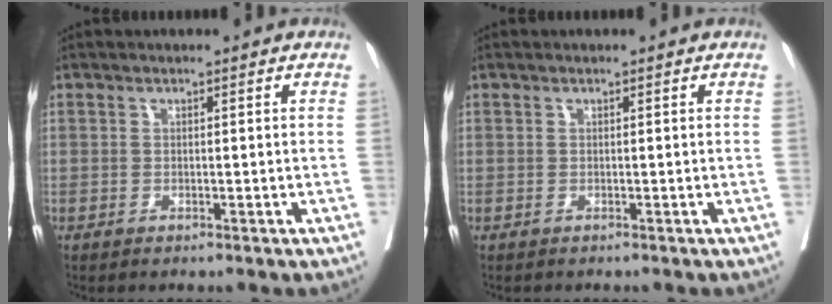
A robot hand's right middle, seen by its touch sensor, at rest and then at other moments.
{"total": 0.0}